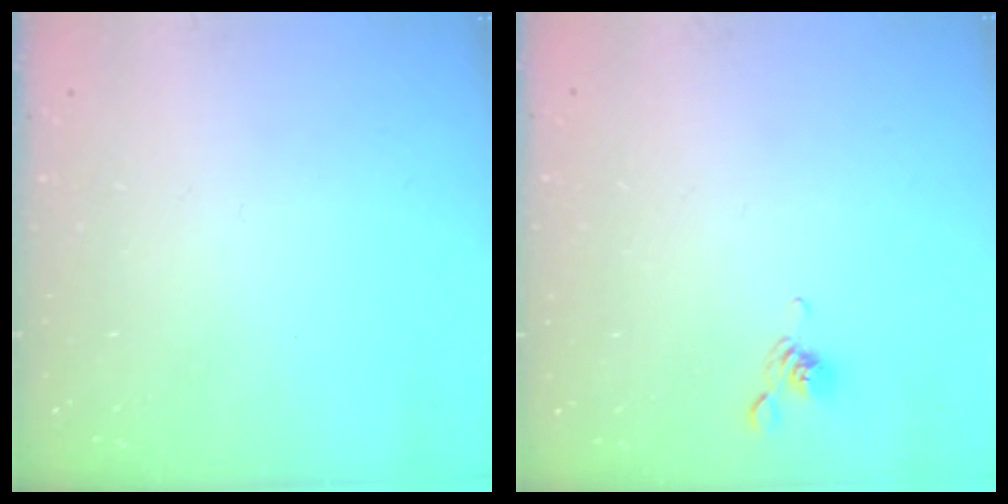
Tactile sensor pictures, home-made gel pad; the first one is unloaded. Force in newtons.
{"total": 5.6, "press": 5.5, "slide": 0.7}